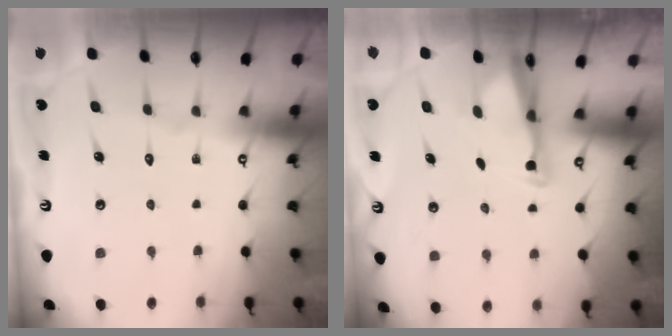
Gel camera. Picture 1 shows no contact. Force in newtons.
{"total": 2.7, "press": 2.6, "slide": 0.7}